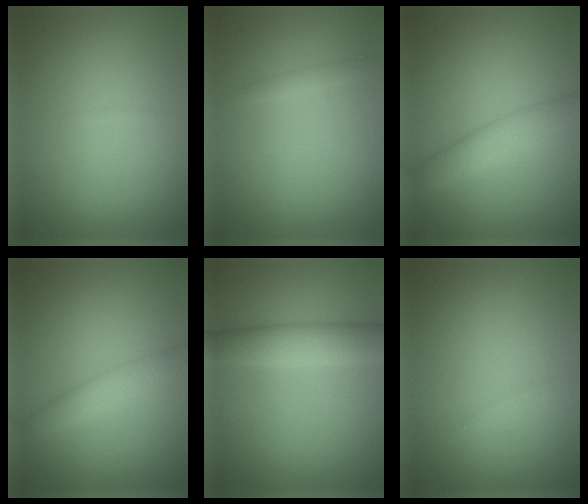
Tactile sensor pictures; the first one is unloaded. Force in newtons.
{"total": 0.8, "press": 0.8, "slide": 0.1}
{"total": 3.7, "press": 3.7, "slide": 0.1}
{"total": 2.7, "press": 2.7, "slide": 0.1}
{"total": 4.5, "press": 4.5, "slide": 0.0}
{"total": 0.5, "press": 0.5, "slide": 0.0}